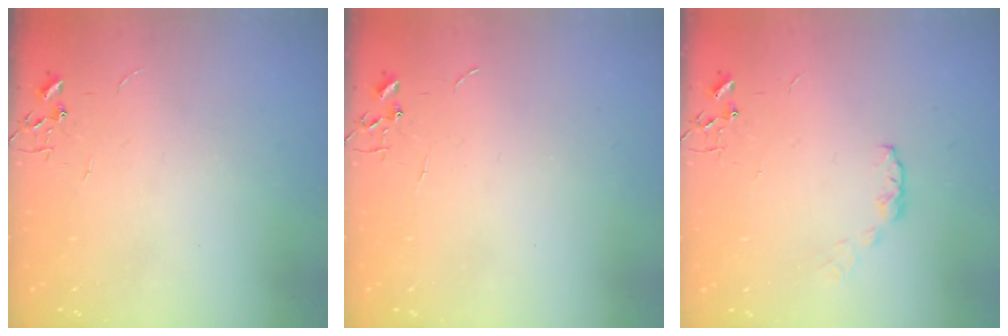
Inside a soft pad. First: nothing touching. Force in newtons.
{"total": 0.0}
{"total": 4.2, "press": 4.1, "slide": 0.7}